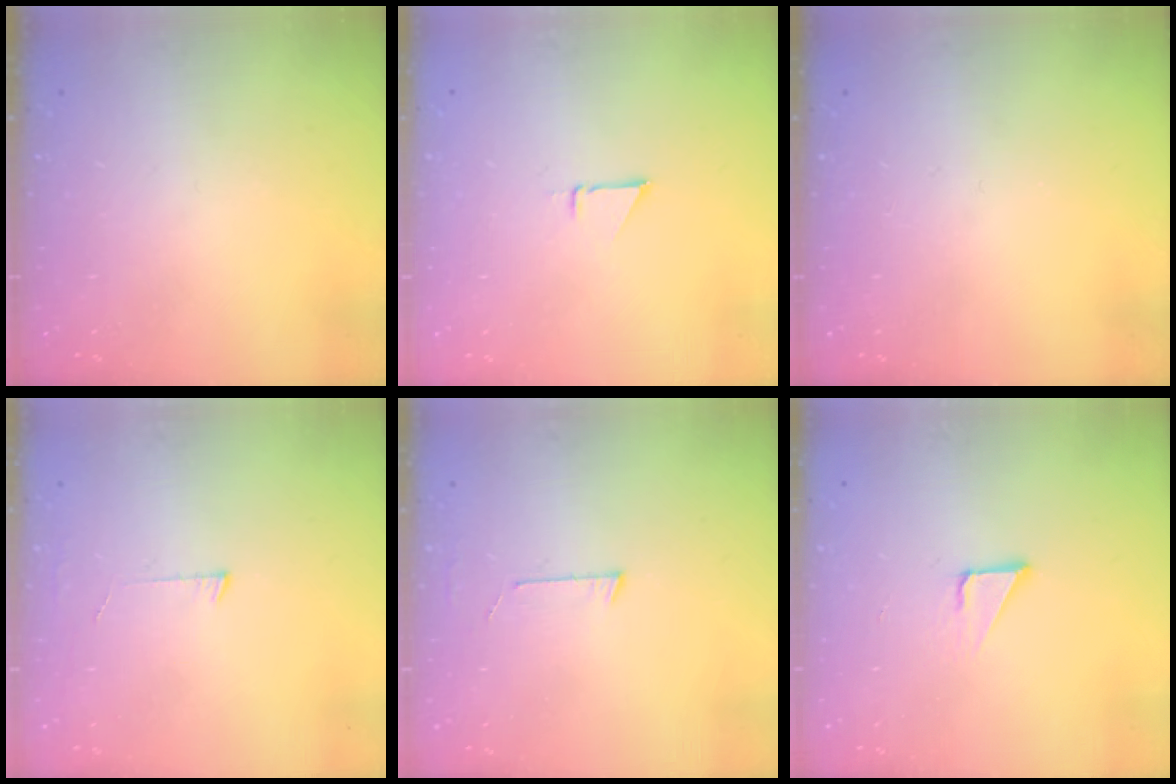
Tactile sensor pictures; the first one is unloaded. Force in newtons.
{"total": 1.9, "press": 1.9, "slide": 0.0}
{"total": 0.0}
{"total": 3.0, "press": 3.0, "slide": 0.3}
{"total": 2.7, "press": 2.7, "slide": 0.2}
{"total": 2.1, "press": 2.1, "slide": 0.0}